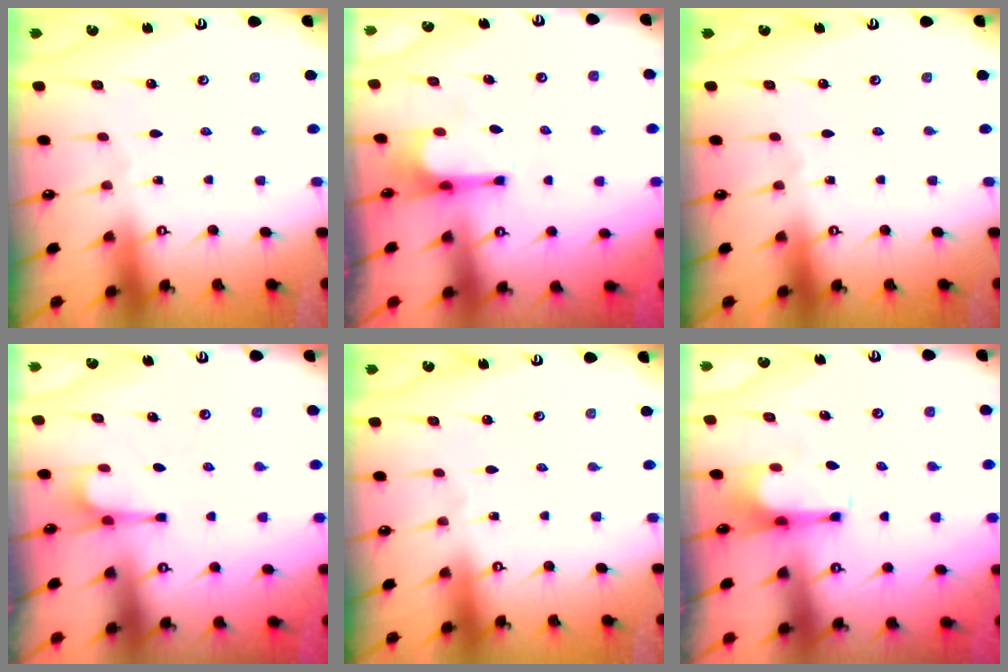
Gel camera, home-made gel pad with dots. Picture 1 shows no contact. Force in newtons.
{"total": 0.8, "press": 0.1, "slide": 0.8}
{"total": 0.0}
{"total": 2.1, "press": 1.9, "slide": 0.8}
{"total": 0.0}
{"total": 2.0, "press": 1.9, "slide": 0.4}